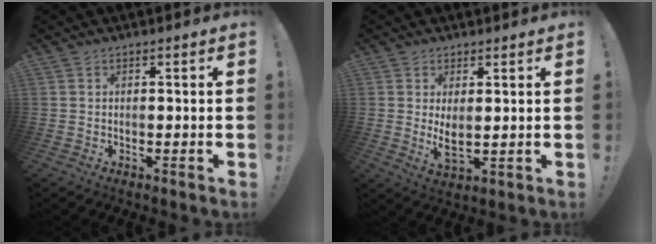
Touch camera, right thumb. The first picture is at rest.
{"total": 5.0, "force": [1.5, 2.0, 4.4], "torque": [-0.057, -0.019, 0.030]}